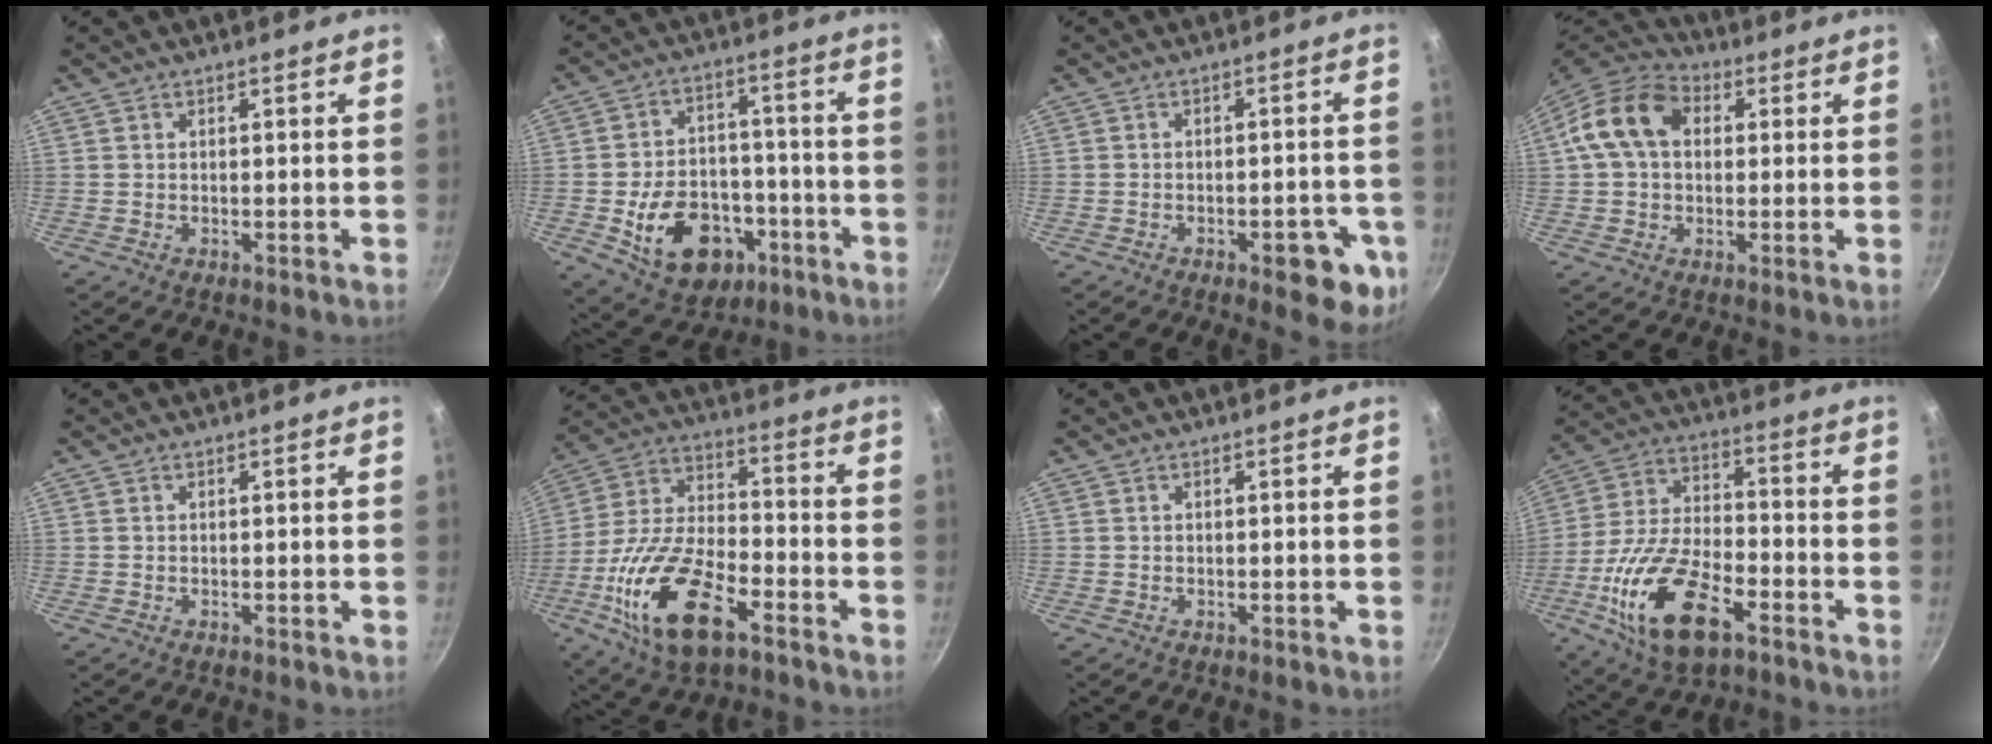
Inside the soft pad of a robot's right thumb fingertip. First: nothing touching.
{"total": 16.8, "force": [-6.1, 11.9, 10.0], "torque": [-0.132, 0.046, -0.079]}
{"total": 9.4, "force": [-3.6, 4.0, 7.7], "torque": [-0.060, 0.015, -0.040]}
{"total": 12.4, "force": [2.4, 9.1, 8.1], "torque": [-0.121, 0.026, 0.024]}
{"total": 0.0}
{"total": 20.4, "force": [-8.8, 9.8, 15.6], "torque": [-0.296, 0.030, -0.170]}
{"total": 0.0}
{"total": 19.4, "force": [-8.3, 9.4, 14.8], "torque": [-0.281, 0.024, -0.159]}